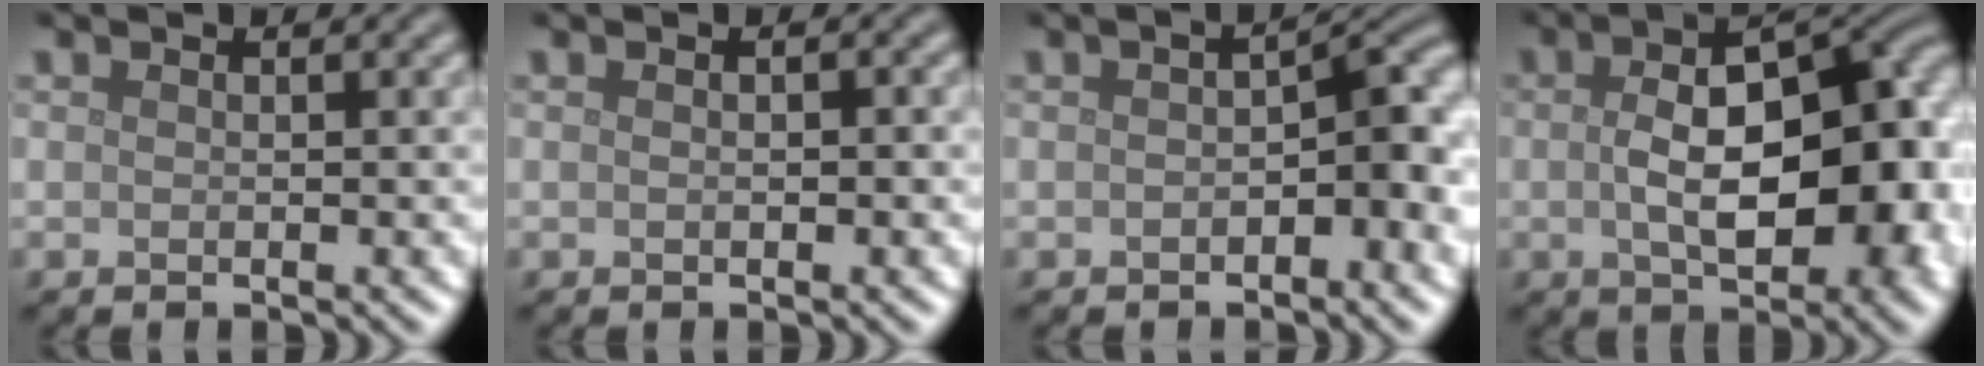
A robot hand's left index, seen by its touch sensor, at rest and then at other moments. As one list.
[{"total": 1.1, "force": [0.2, 0.4, 1.0], "torque": [-0.009, -0.002, 0.001]}, {"total": 4.5, "force": [-0.7, 1.9, 4.0], "torque": [-0.049, 0.011, -0.014]}, {"total": 12.8, "force": [-0.1, 6.5, 11.1], "torque": [-0.137, 0.009, -0.003]}]